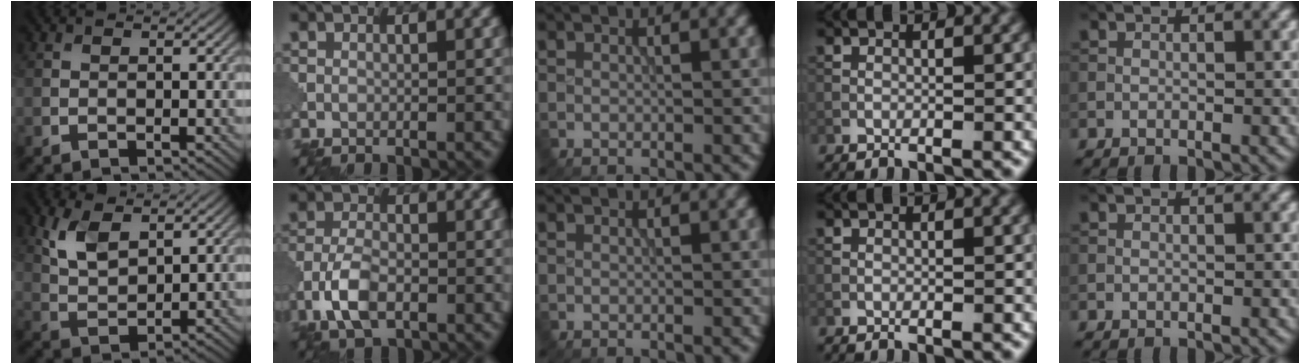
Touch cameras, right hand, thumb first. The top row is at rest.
{"thumb": {"total": 5.1, "force": [2.7, 2.5, 3.5], "torque": [-0.087, -0.002, 0.058]}, "index": {"total": 4.3, "force": [-2.0, 2.1, 3.2], "torque": [-0.064, 0.001, -0.044]}}